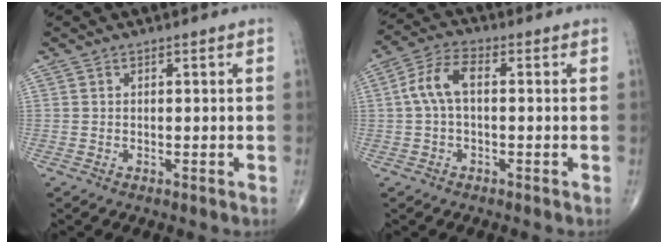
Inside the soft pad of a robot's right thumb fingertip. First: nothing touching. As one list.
[{"total": 6.7, "force": [0.3, 3.4, 5.8], "torque": [-0.122, 0.024, -0.002]}]